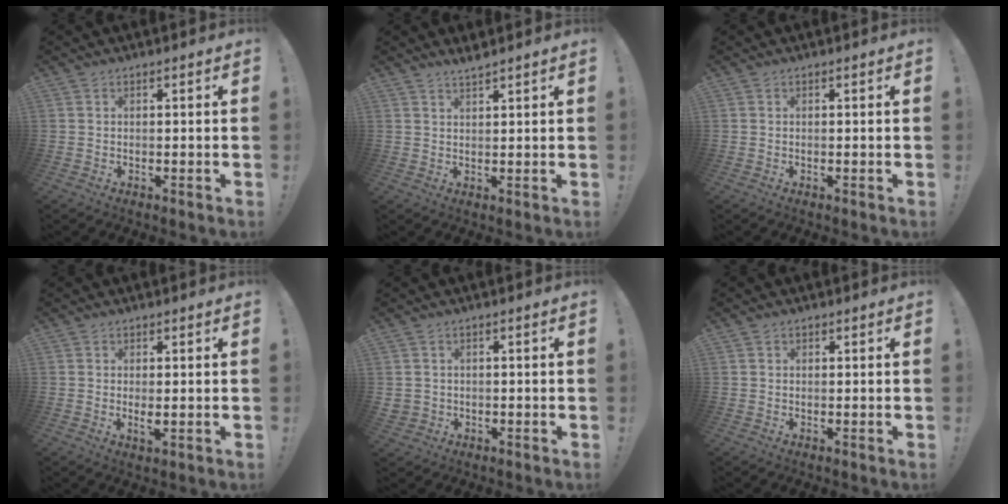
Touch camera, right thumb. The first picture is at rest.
{"total": 2.5, "force": [2.3, -0.3, 0.8], "torque": [-0.012, -0.013, 0.040]}
{"total": 0.0}
{"total": 2.6, "force": [0.5, 0.8, 2.4], "torque": [-0.031, -0.006, 0.008]}
{"total": 2.1, "force": [0.3, 2.0, 0.7], "torque": [-0.015, 0.001, 0.008]}
{"total": 0.6, "force": [0.3, 0.5, 0.0], "torque": [0.004, -0.001, 0.006]}